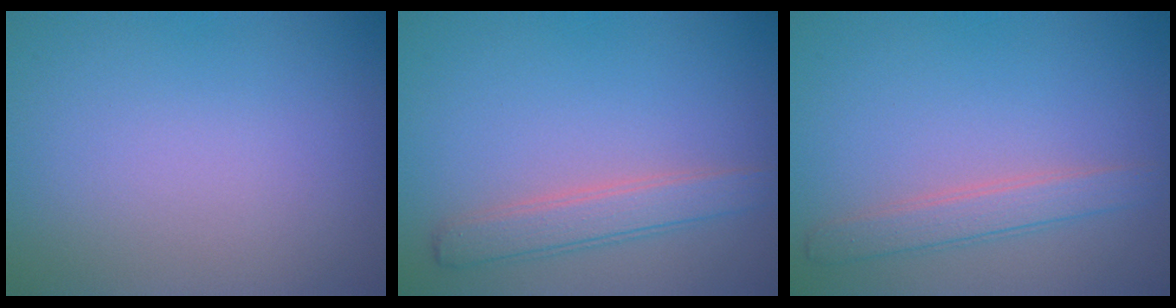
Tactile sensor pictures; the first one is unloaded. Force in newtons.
{"total": 2.9, "press": 2.9, "slide": 0.2}
{"total": 2.5, "press": 2.4, "slide": 0.1}